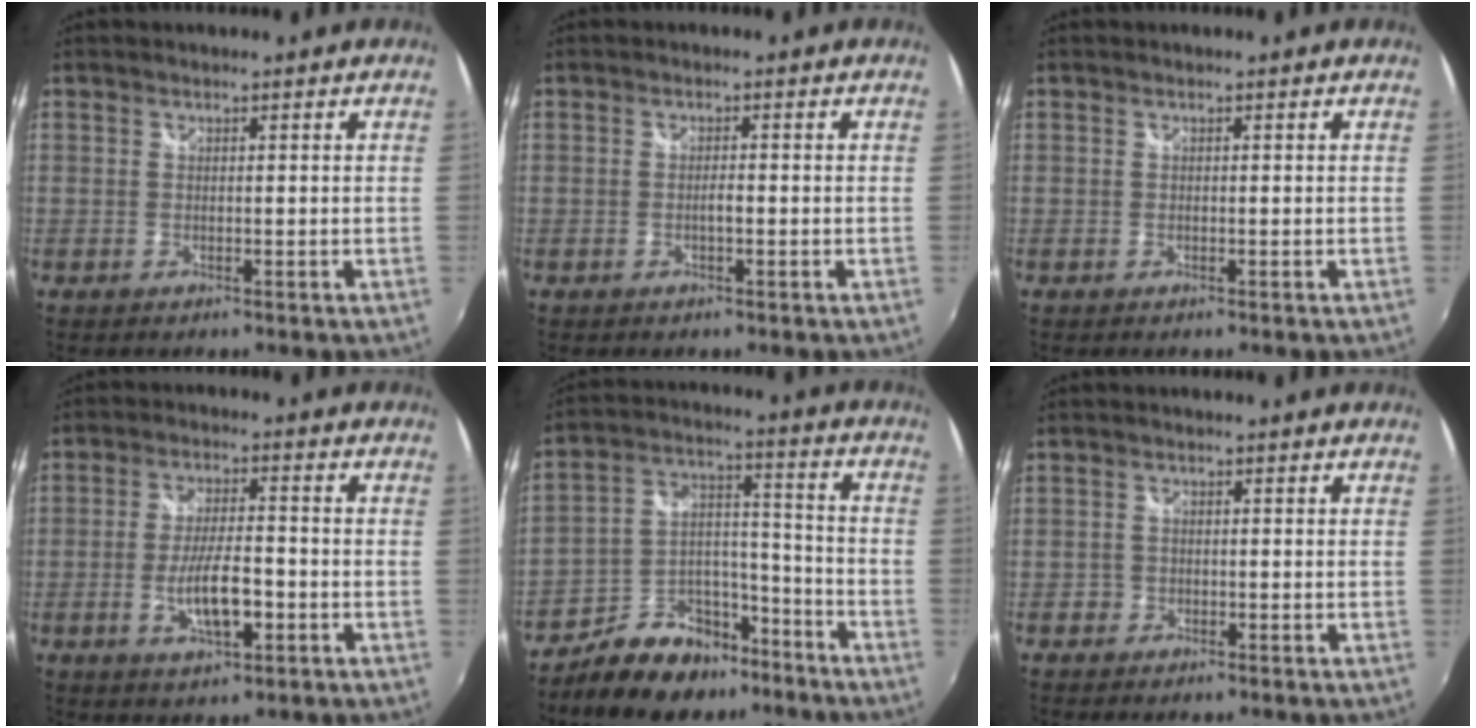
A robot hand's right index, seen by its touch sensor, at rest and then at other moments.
{"total": 1.3, "force": [-0.4, 0.3, 1.1], "torque": [-0.022, 0.002, -0.009]}
{"total": 0.0}
{"total": 8.5, "force": [-2.7, 2.6, 7.6], "torque": [-0.146, -0.006, -0.044]}
{"total": 14.0, "force": [-9.9, 7.9, 6.0], "torque": [-0.117, 0.048, -0.151]}
{"total": 1.3, "force": [-0.8, 1.1, 0.1], "torque": [-0.004, 0.004, -0.012]}